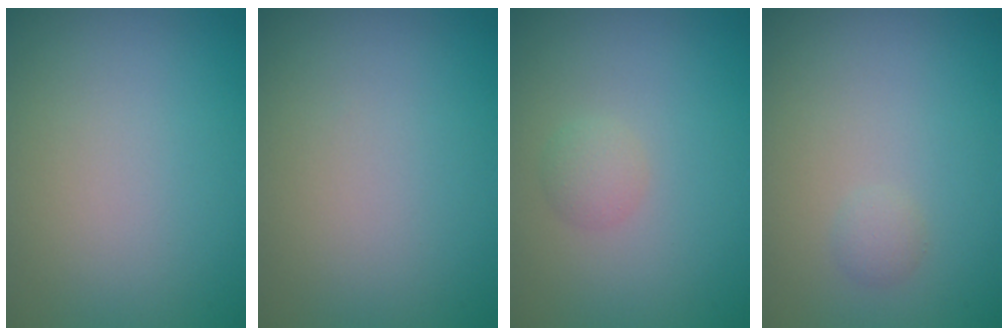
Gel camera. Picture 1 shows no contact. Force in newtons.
{"total": 0.0}
{"total": 1.4, "press": 1.4, "slide": 0.1}
{"total": 0.8, "press": 0.8, "slide": 0.1}